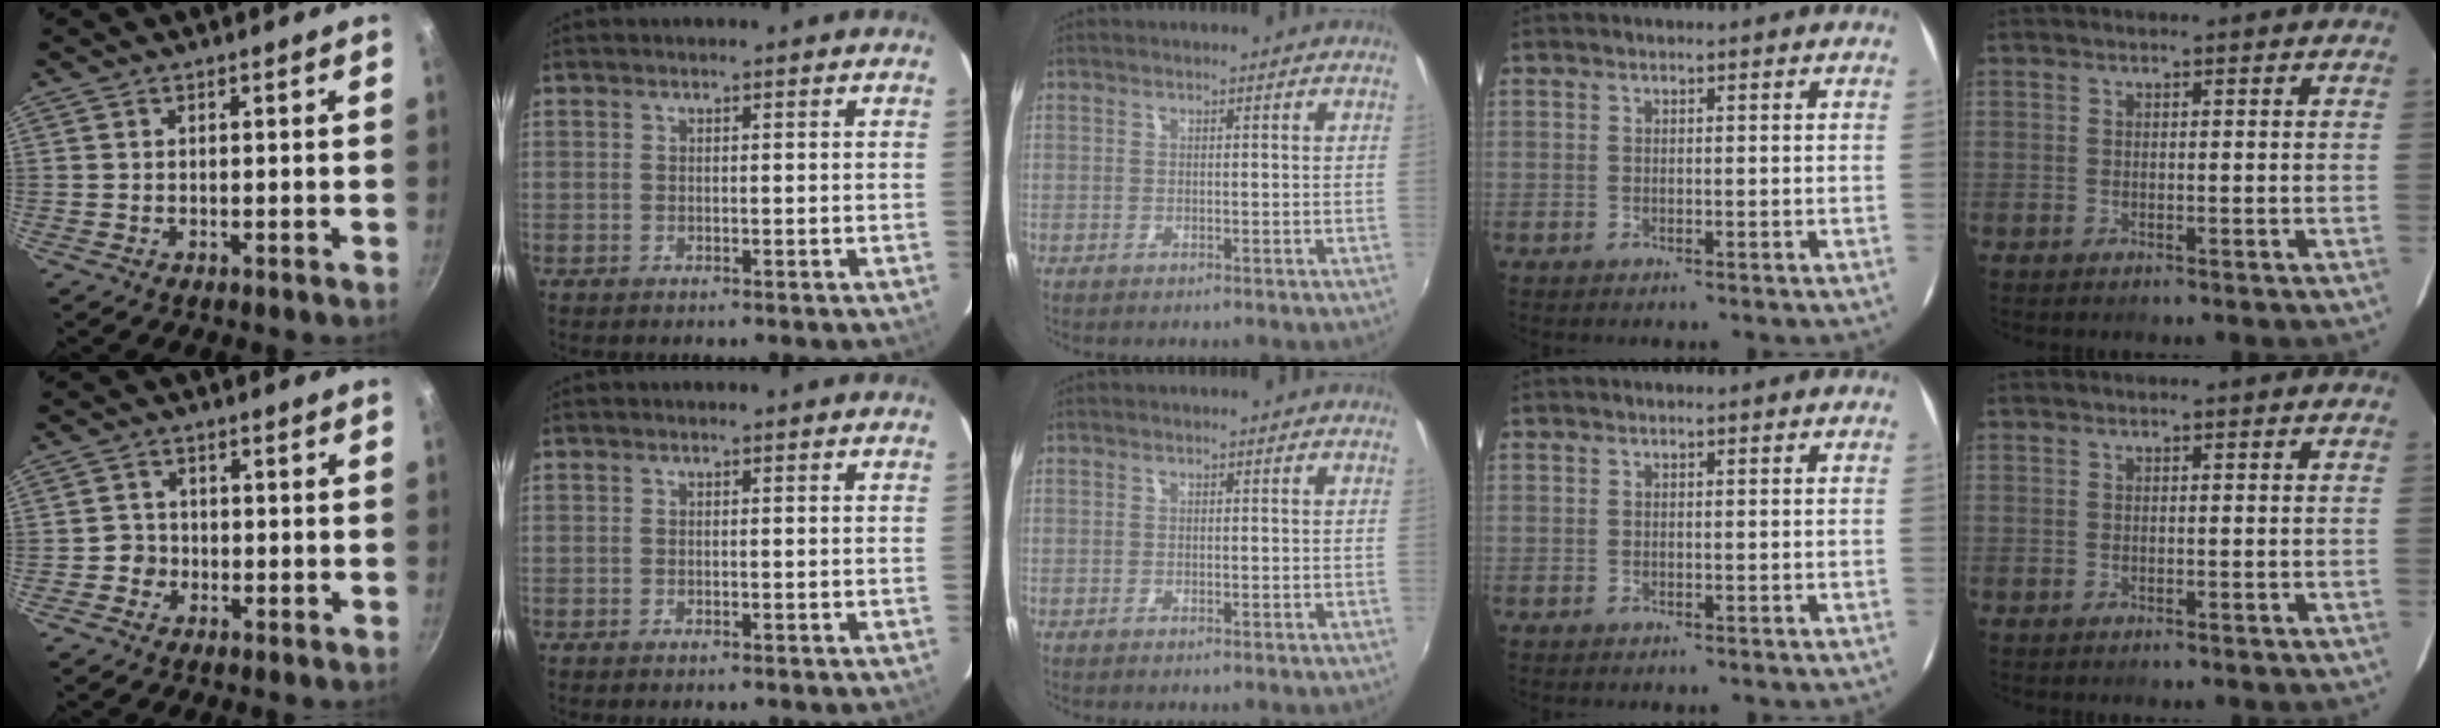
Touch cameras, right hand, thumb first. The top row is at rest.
{"thumb": {"total": 2.7, "force": [-0.9, 2.5, 0.4], "torque": [0.014, 0.010, -0.019]}}